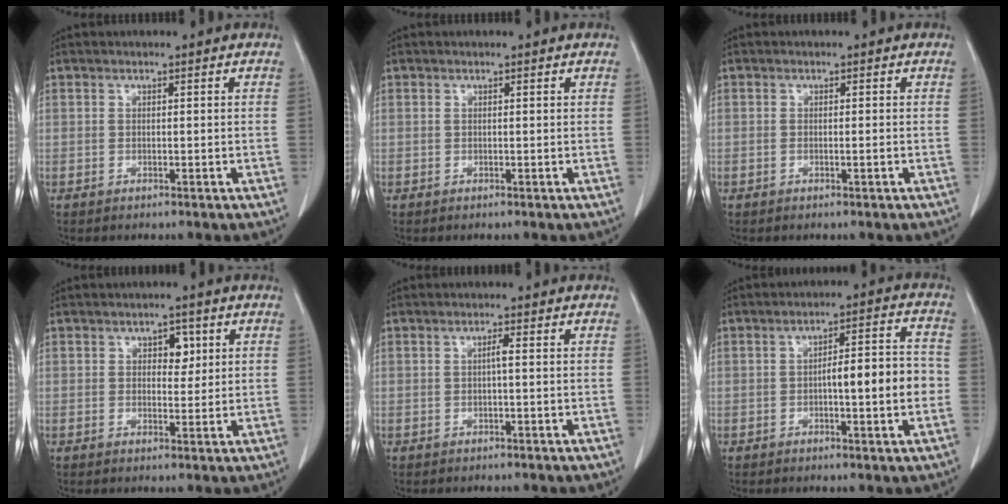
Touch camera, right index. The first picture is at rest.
{"total": 0.0}
{"total": 0.6, "force": [-0.1, 0.0, 0.6], "torque": [-0.008, 0.001, 0.002]}
{"total": 3.0, "force": [1.1, 1.8, 2.1], "torque": [-0.028, 0.004, 0.015]}
{"total": 1.0, "force": [0.0, 0.0, 1.0], "torque": [-0.021, 0.001, -0.001]}
{"total": 8.5, "force": [-1.4, 1.3, 8.3], "torque": [-0.119, 0.021, -0.020]}